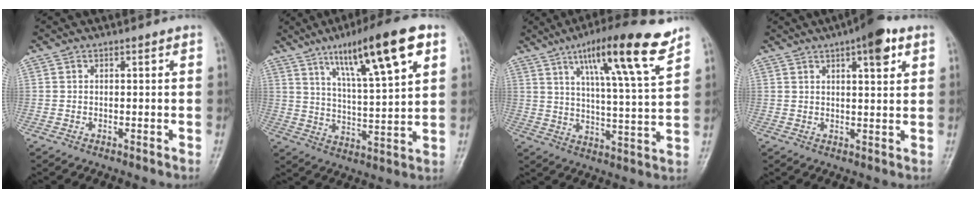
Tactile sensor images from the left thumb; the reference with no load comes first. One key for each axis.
{"total": 17.8, "fx": 9.1, "fy": 3.3, "fz": 14.9, "tx": -0.229, "ty": -0.026, "tz": 0.152}
{"total": 16.7, "fx": 10.3, "fy": 2.0, "fz": 13.0, "tx": -0.196, "ty": -0.045, "tz": 0.163}
{"total": 8.0, "fx": 4.2, "fy": 2.3, "fz": 6.4, "tx": -0.079, "ty": -0.011, "tz": 0.056}